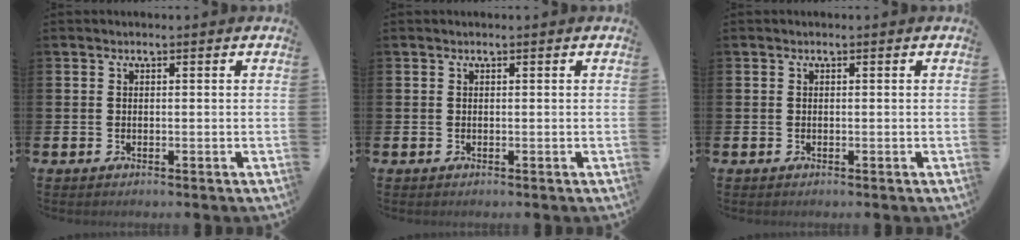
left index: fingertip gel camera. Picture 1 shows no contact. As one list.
[{"total": 0.0}, {"total": 0.0}]